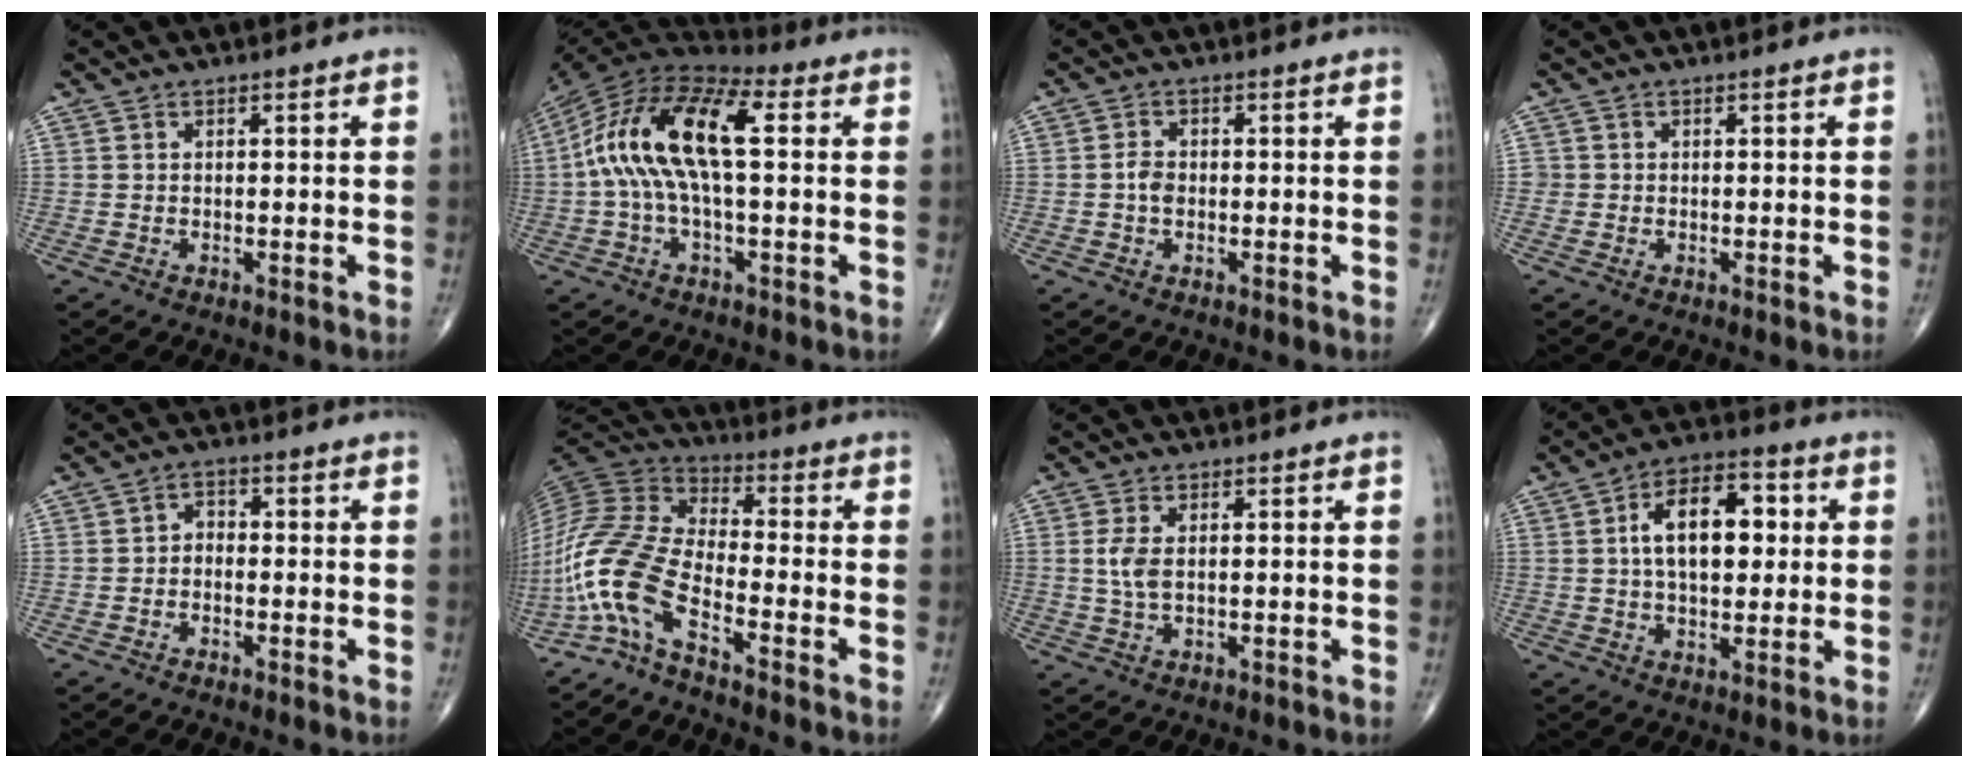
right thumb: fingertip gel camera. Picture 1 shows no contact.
{"total": 17.0, "force": [1.5, 6.9, 15.5], "torque": [-0.307, 0.043, 0.018]}
{"total": 2.2, "force": [-0.3, 1.5, 1.6], "torque": [-0.025, 0.006, -0.010]}
{"total": 0.8, "force": [-0.1, 0.8, 0.0], "torque": [0.005, 0.005, -0.003]}
{"total": 2.2, "force": [-0.6, 1.7, 1.3], "torque": [-0.007, 0.014, -0.022]}
{"total": 13.4, "force": [-7.8, 4.1, 10.1], "torque": [-0.230, 0.060, -0.165]}
{"total": 3.8, "force": [0.5, 1.9, 3.2], "torque": [-0.077, -0.001, 0.012]}
{"total": 13.4, "force": [2.2, 7.6, 10.8], "torque": [-0.147, 0.015, 0.031]}